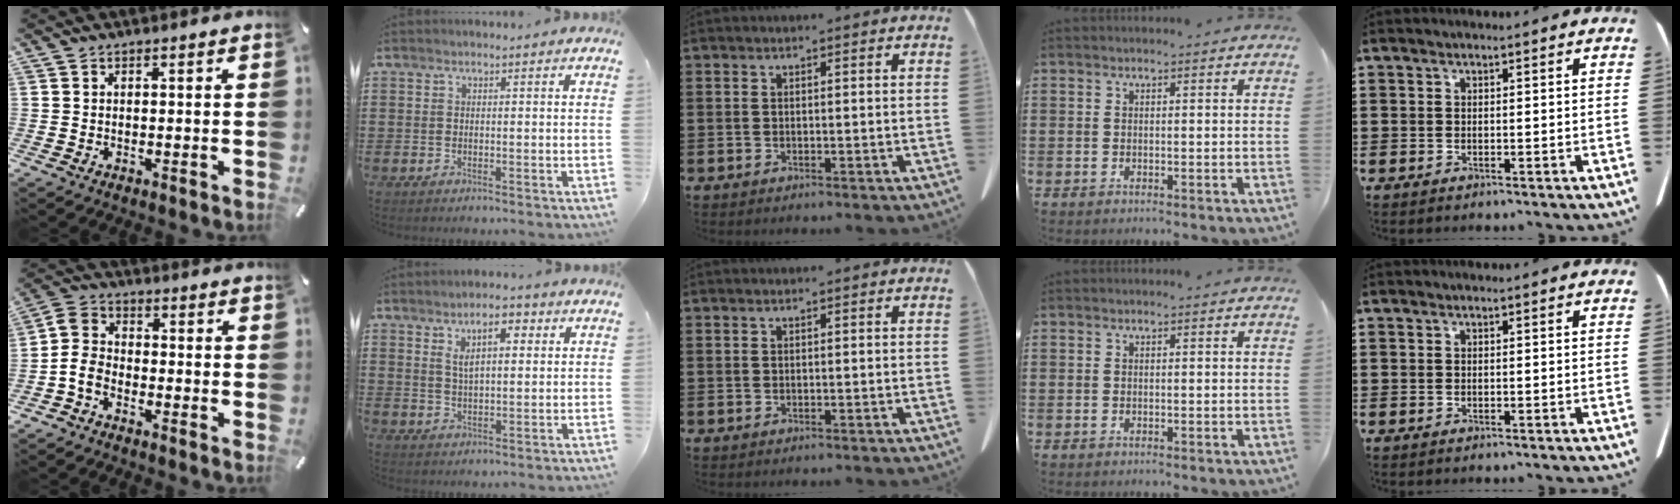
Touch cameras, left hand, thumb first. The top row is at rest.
{"thumb": {"total": 5.8, "force": [-3.7, 3.6, 2.7], "torque": [-0.070, 0.008, -0.073]}, "index": {"total": 5.4, "force": [2.6, 2.4, 4.1], "torque": [-0.065, 0.001, 0.037]}}